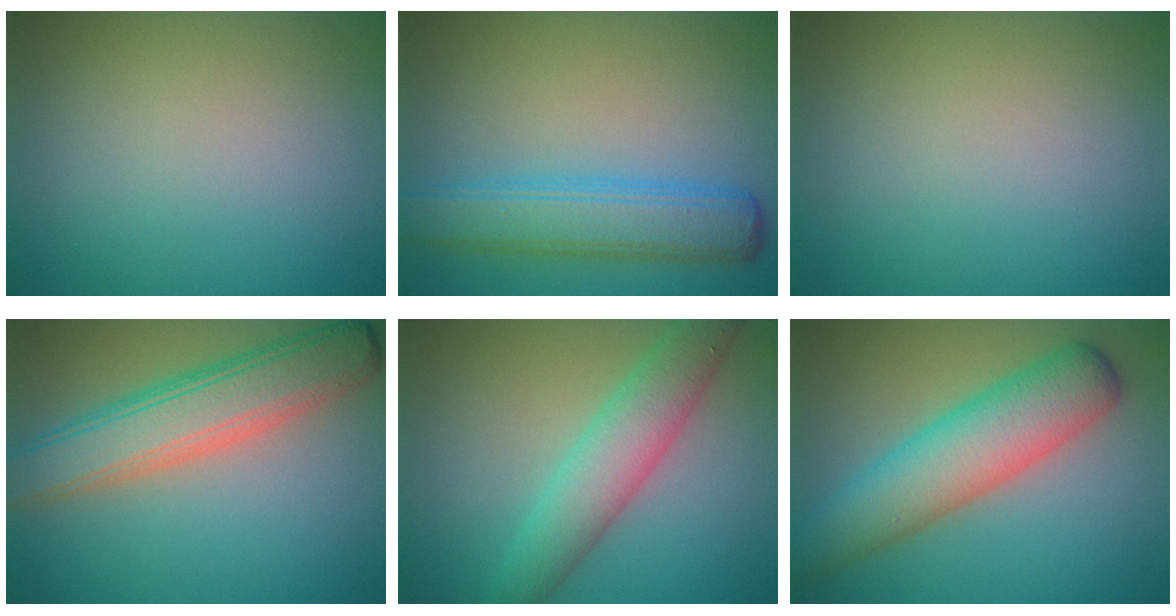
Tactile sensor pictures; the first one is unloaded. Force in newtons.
{"total": 5.5, "press": 5.5, "slide": 0.1}
{"total": 0.0}
{"total": 6.7, "press": 6.7, "slide": 0.3}
{"total": 5.1, "press": 5.1, "slide": 0.0}
{"total": 7.2, "press": 7.2, "slide": 0.2}